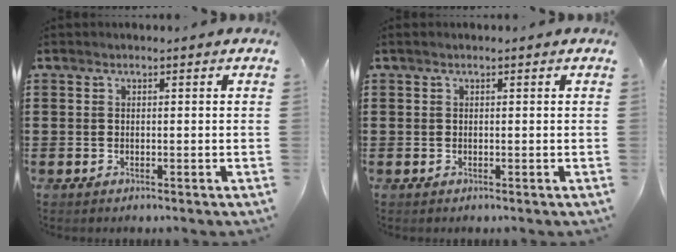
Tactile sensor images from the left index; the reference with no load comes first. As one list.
[{"total": 0.0}]